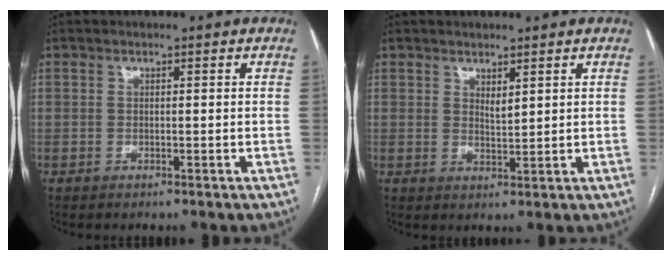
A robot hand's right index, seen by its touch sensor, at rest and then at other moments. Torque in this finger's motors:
{"motor_torque": [-0.07, 0.02, 0.04, 0.00]}